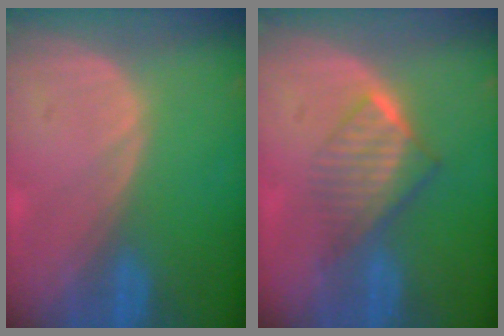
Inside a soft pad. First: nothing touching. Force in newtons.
{"total": 6.5, "press": 5.5, "slide": 3.4}